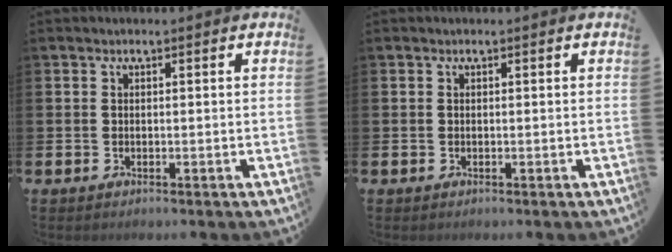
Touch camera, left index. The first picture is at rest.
{"total": 0.0}